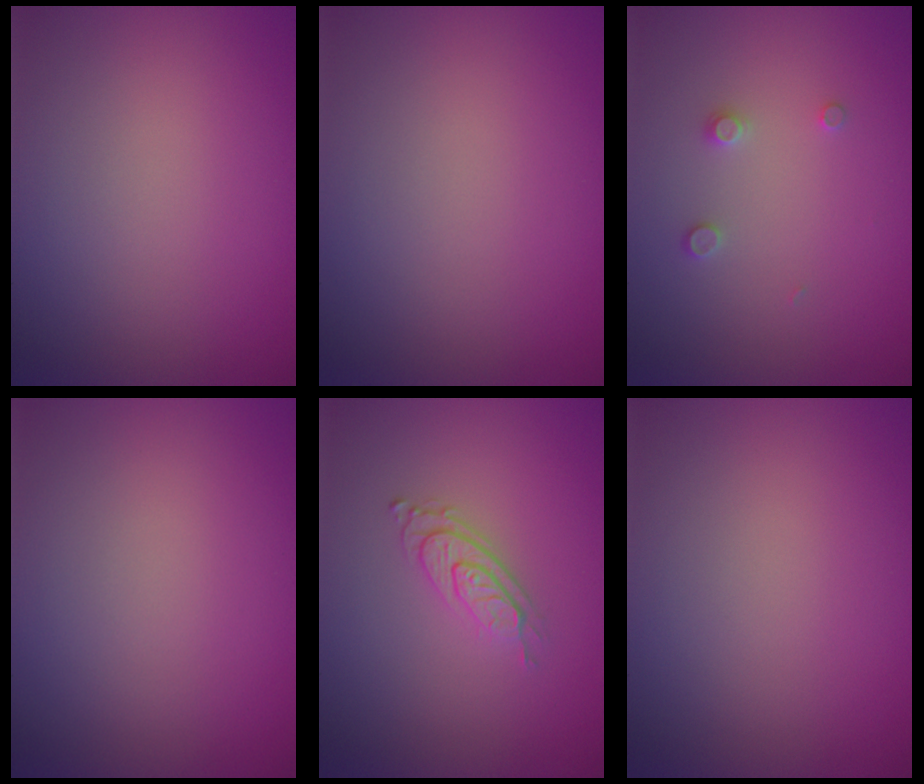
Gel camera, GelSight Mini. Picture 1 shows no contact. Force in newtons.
{"total": 0.0}
{"total": 1.0, "press": 1.0, "slide": 0.2}
{"total": 0.0}
{"total": 2.8, "press": 2.0, "slide": 2.0}
{"total": 0.0}